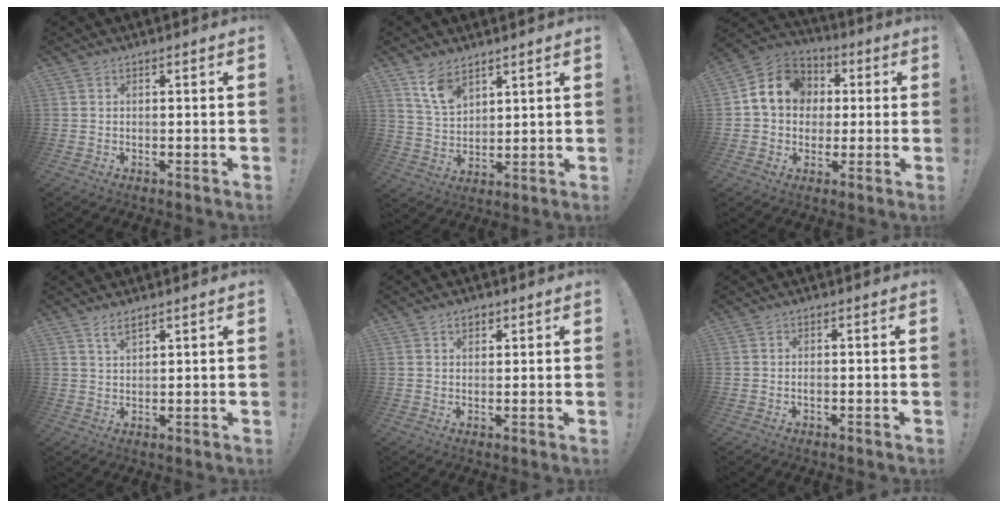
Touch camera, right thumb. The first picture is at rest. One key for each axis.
{"total": 9.0, "fx": 6.3, "fy": 5.1, "fz": 3.9, "tx": -0.074, "ty": -0.031, "tz": 0.123}
{"total": 12.6, "fx": 2.5, "fy": 10.8, "fz": 6.0, "tx": -0.085, "ty": 0.005, "tz": 0.057}
{"total": 3.0, "fx": 2.2, "fy": 0.8, "fz": 2.0, "tx": -0.035, "ty": -0.010, "tz": 0.037}
{"total": 2.7, "fx": 1.4, "fy": 1.7, "fz": 1.5, "tx": -0.017, "ty": -0.002, "tz": 0.022}
{"total": 0.6, "fx": -0.3, "fy": 0.1, "fz": 0.4, "tx": -0.010, "ty": 0.001, "tz": -0.006}